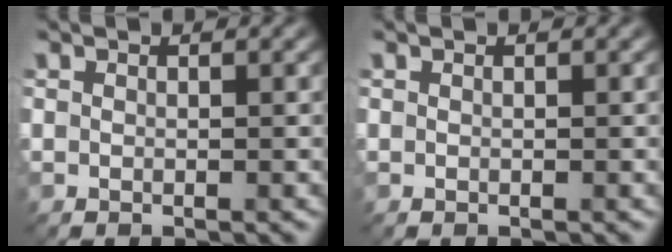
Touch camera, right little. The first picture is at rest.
{"total": 0.0}